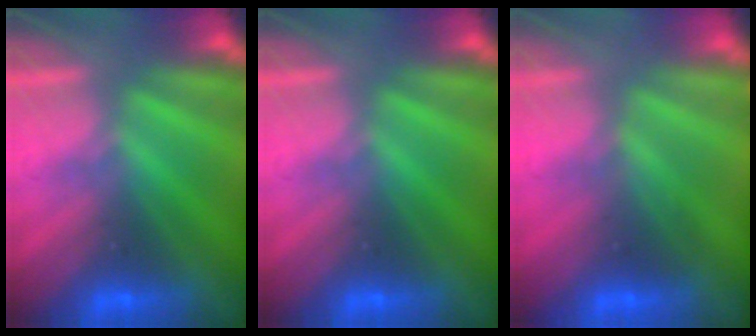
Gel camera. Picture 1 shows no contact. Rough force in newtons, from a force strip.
{"total": 0.0}
{"total": 2.6}